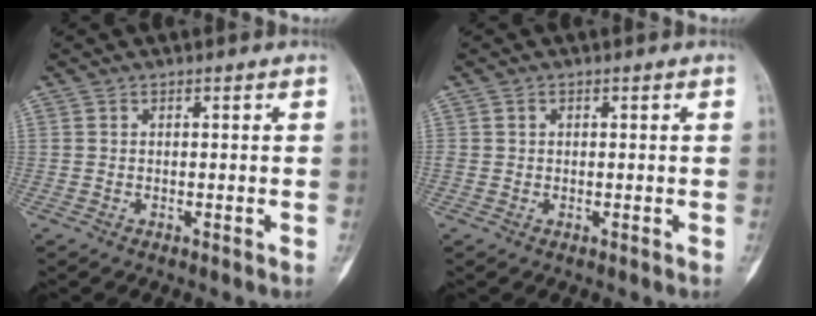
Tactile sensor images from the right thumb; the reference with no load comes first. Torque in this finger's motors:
{"motor_torque": [0.04, -0.13, 0.01, 0.02, 0.00]}